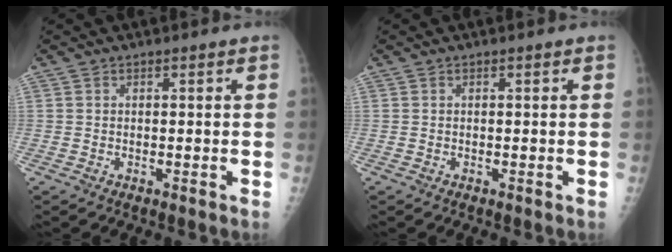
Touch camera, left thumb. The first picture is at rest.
{"total": 0.0}